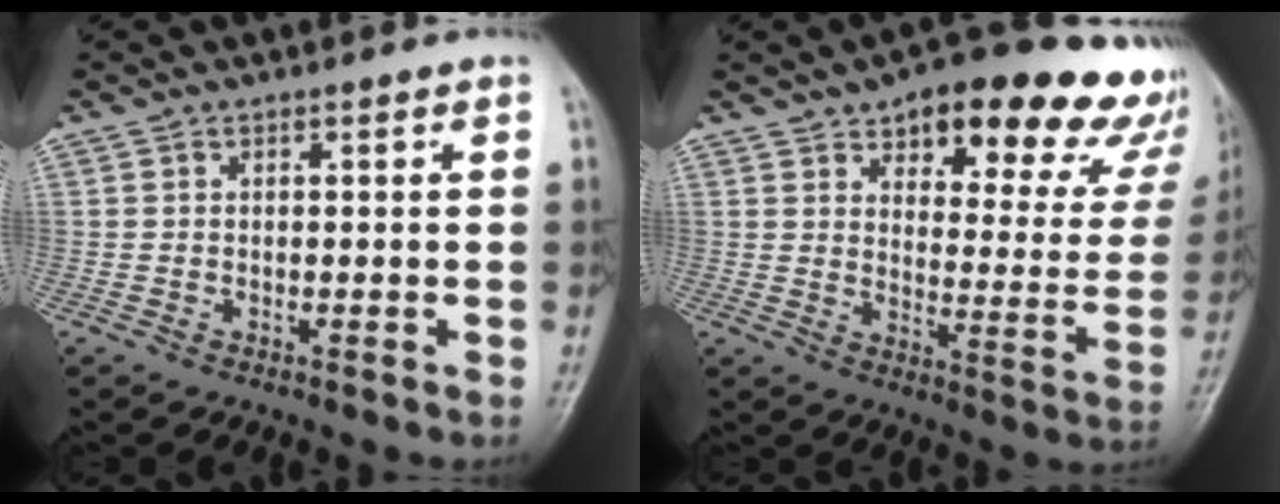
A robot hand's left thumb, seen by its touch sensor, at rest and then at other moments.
{"total": 25.2, "force": [16.6, 10.1, 16.0], "torque": [-0.157, -0.060, 0.204]}